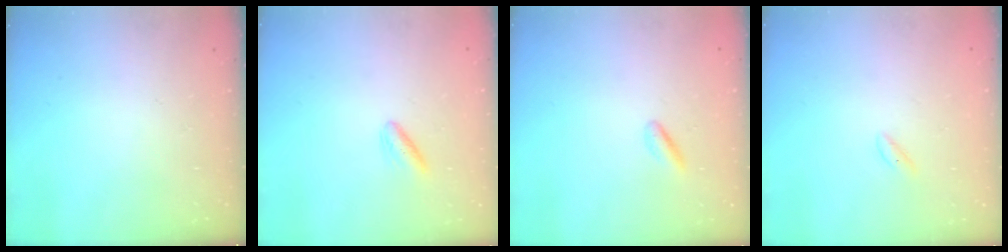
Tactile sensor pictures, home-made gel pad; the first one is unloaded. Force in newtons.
{"total": 2.8, "press": 2.5, "slide": 1.3}
{"total": 1.8, "press": 1.7, "slide": 0.4}
{"total": 0.6, "press": 0.2, "slide": 0.6}